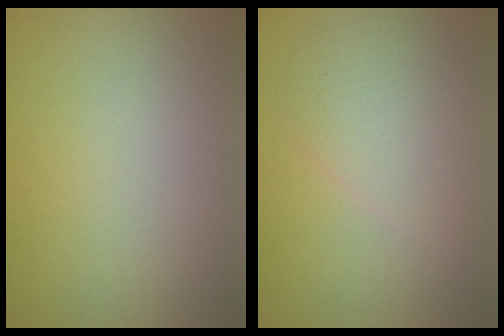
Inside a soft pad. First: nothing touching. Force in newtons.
{"total": 3.7, "press": 3.7, "slide": 0.1}